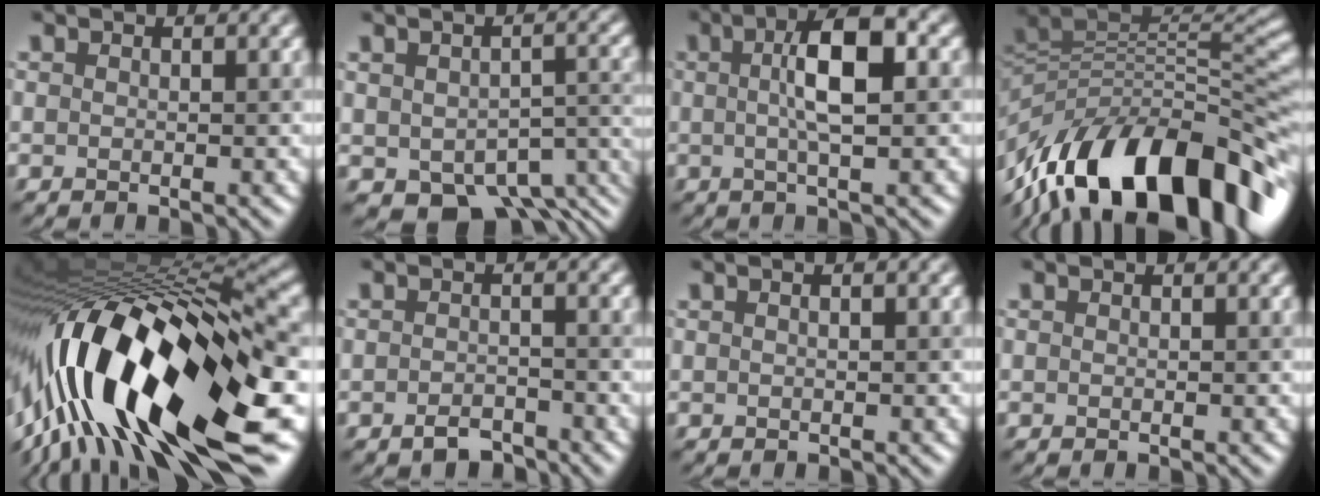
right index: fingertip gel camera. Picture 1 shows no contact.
{"total": 8.0, "force": [-4.2, 4.6, 5.0], "torque": [-0.065, -0.028, -0.051]}
{"total": 5.5, "force": [0.8, 1.3, 5.3], "torque": [-0.086, 0.018, 0.009]}
{"total": 15.1, "force": [-6.1, 6.8, 12.1], "torque": [-0.191, 0.013, -0.103]}
{"total": 18.5, "force": [-4.6, 5.7, 17.0], "torque": [-0.285, 0.012, -0.087]}
{"total": 2.0, "force": [-1.6, 0.9, 1.0], "torque": [-0.017, 0.006, -0.031]}
{"total": 0.8, "force": [0.3, 0.1, 0.7], "torque": [-0.013, 0.002, -0.001]}
{"total": 0.0}